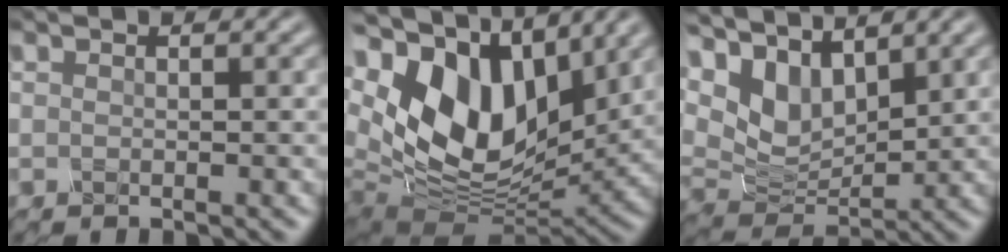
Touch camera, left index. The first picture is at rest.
{"total": 14.2, "force": [4.6, 8.5, 10.4], "torque": [-0.211, 0.017, 0.092]}
{"total": 5.9, "force": [4.3, 2.7, 3.1], "torque": [-0.084, 0.006, 0.085]}